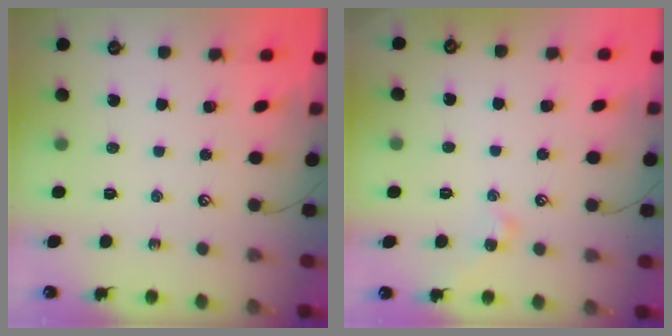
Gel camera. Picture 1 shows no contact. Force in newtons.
{"total": 3.0, "press": 2.9, "slide": 0.7}